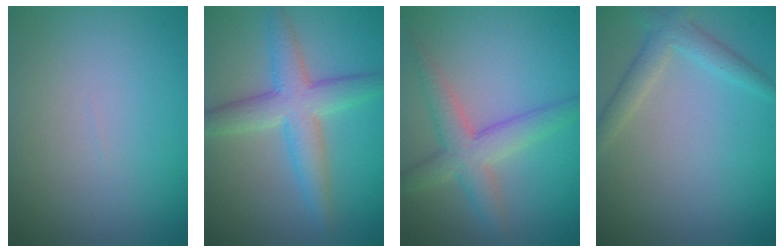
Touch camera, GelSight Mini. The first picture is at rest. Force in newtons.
{"total": 5.2, "press": 5.2, "slide": 0.2}
{"total": 4.3, "press": 4.3, "slide": 0.3}
{"total": 2.6, "press": 2.5, "slide": 0.1}